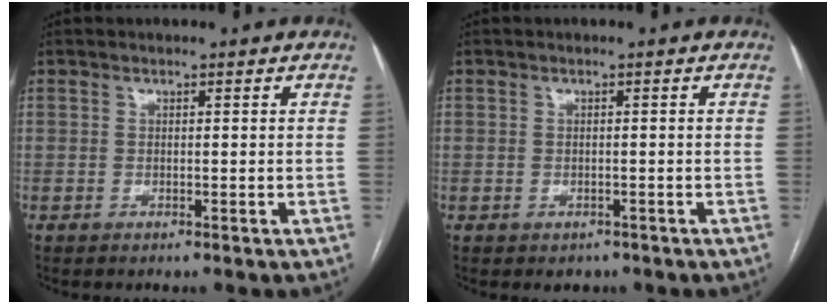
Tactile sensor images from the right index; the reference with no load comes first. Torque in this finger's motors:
{"motor_torque": [-0.53, 0.46, -0.29, -0.09]}